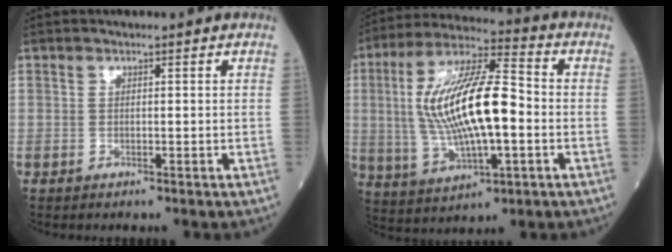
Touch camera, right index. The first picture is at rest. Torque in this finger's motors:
{"motor_torque": [1.48, -0.66, 1.05, 0.21]}